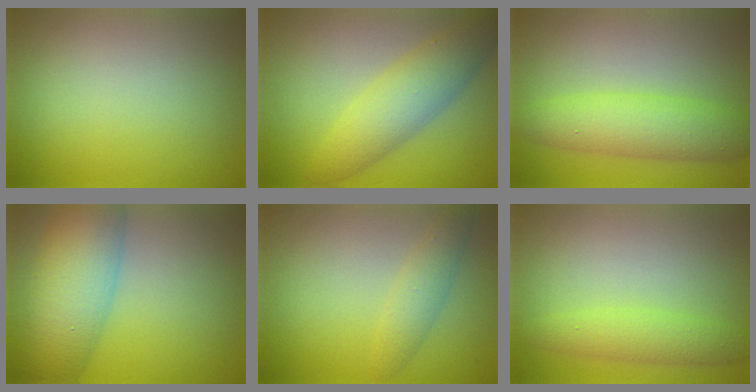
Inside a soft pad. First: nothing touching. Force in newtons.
{"total": 5.2, "press": 5.2, "slide": 0.2}
{"total": 4.9, "press": 4.9, "slide": 0.2}
{"total": 10.3, "press": 10.3, "slide": 0.6}
{"total": 2.3, "press": 2.3, "slide": 0.1}
{"total": 2.8, "press": 2.8, "slide": 0.0}